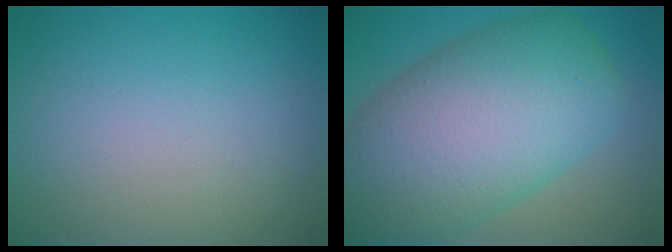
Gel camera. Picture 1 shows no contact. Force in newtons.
{"total": 13.6, "press": 13.6, "slide": 0.3}